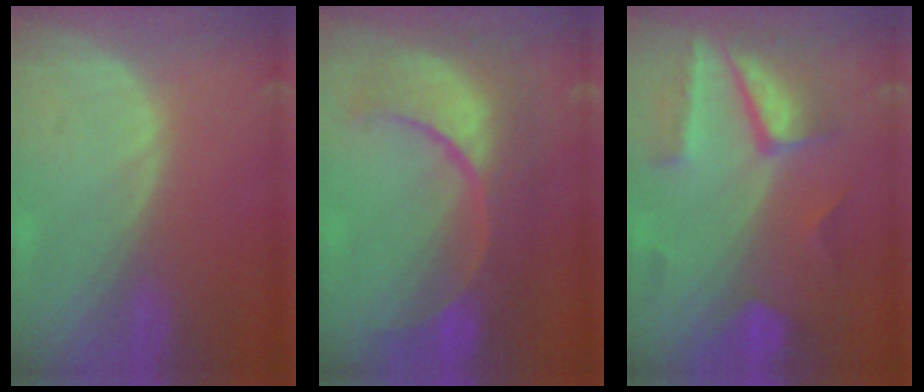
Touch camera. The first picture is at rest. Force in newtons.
{"total": 12.1, "press": 12.0, "slide": 1.5}
{"total": 9.3, "press": 8.2, "slide": 4.3}